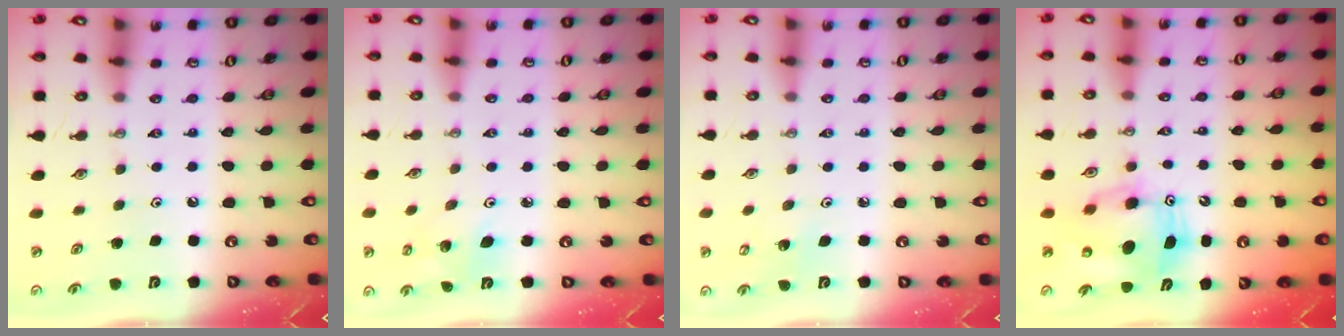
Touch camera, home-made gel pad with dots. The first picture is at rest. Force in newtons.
{"total": 3.5, "press": 3.5, "slide": 0.3}
{"total": 3.5, "press": 3.5, "slide": 0.2}
{"total": 8.6, "press": 8.4, "slide": 1.9}